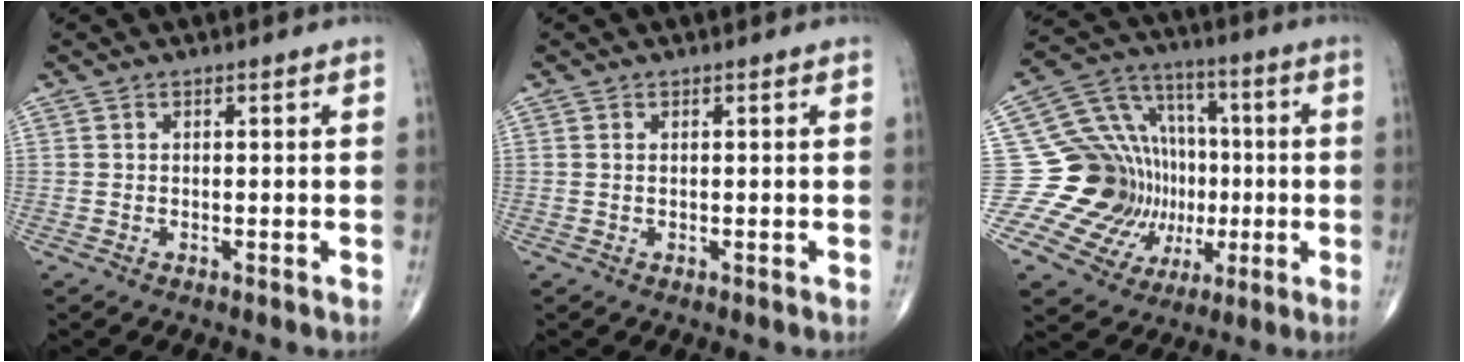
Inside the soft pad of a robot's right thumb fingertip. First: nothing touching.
{"total": 0.0}
{"total": 19.9, "force": [-2.1, 17.0, 10.0], "torque": [-0.119, 0.048, -0.023]}